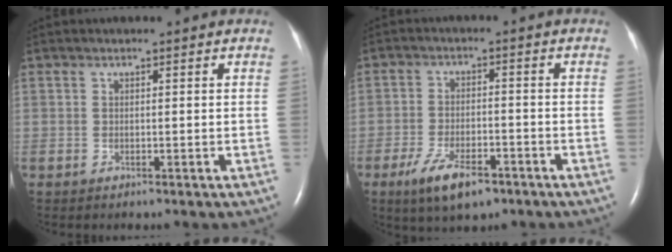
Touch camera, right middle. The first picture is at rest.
{"total": 7.6, "force": [-4.7, 2.8, 5.3], "torque": [-0.105, -0.008, -0.076]}